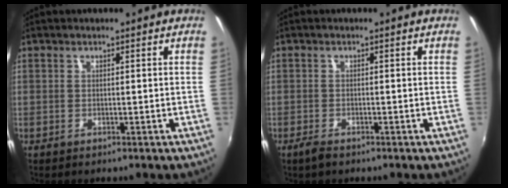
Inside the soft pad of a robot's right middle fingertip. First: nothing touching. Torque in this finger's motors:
{"motor_torque": [0.32, -0.36, 0.04, 0.03]}